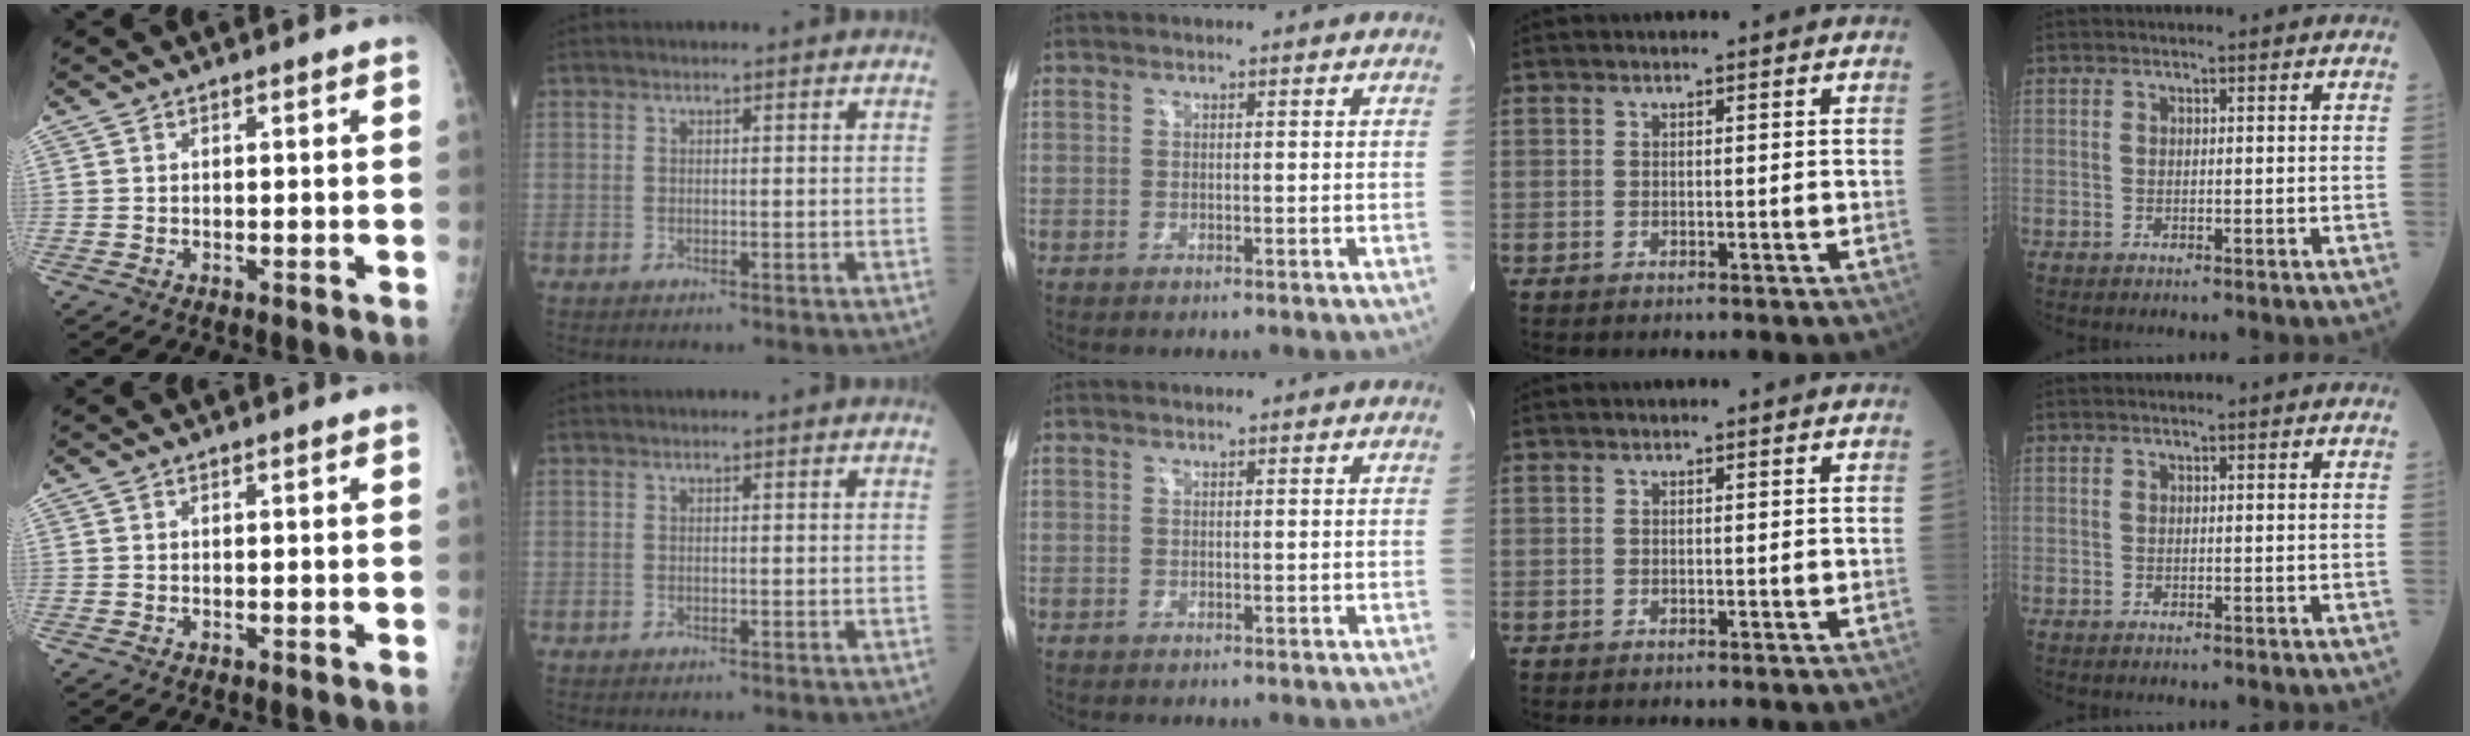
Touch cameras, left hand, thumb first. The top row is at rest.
{}